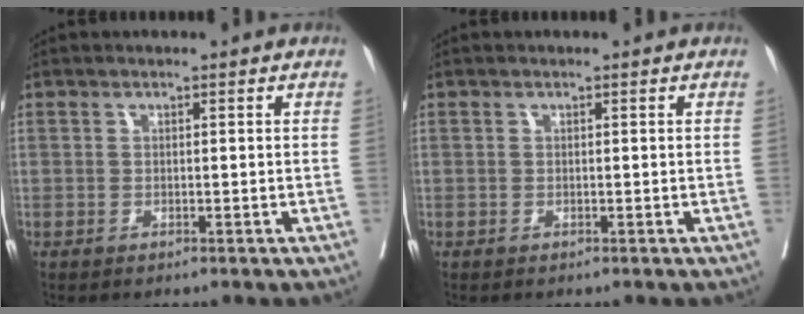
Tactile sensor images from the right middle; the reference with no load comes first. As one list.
[{"total": 0.0}]